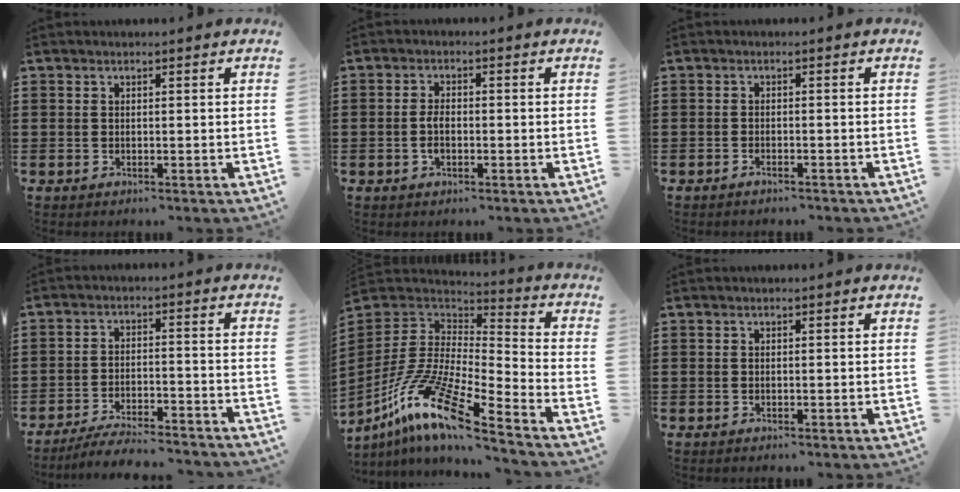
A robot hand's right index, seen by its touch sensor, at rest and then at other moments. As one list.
[{"total": 2.6, "force": [-0.6, 1.1, 2.2], "torque": [-0.052, -0.003, -0.012]}, {"total": 1.1, "force": [-1.1, 0.1, 0.2], "torque": [-0.007, 0.001, -0.023]}, {"total": 5.5, "force": [-5.2, 0.2, 1.7], "torque": [-0.035, -0.003, -0.102]}, {"total": 14.5, "force": [-9.9, 2.4, 10.4], "torque": [-0.226, 0.003, -0.197]}, {"total": 0.0}]